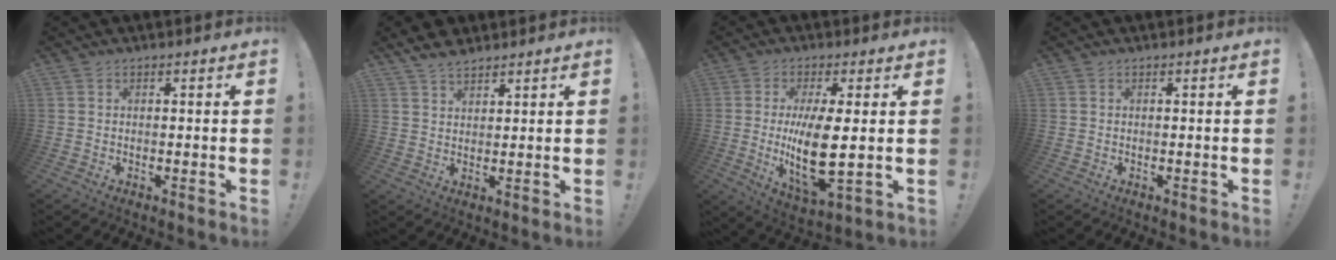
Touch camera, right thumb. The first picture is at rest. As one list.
[{"total": 5.0, "force": [4.2, 1.9, 1.8], "torque": [-0.029, -0.023, 0.079]}, {"total": 14.1, "force": [0.1, 4.1, 13.5], "torque": [-0.253, -0.027, -0.003]}, {"total": 0.0}]